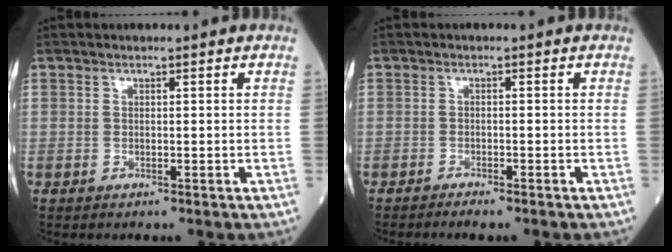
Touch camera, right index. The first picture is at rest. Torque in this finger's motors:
{"motor_torque": [-0.12, -0.14, 0.08, 0.02]}